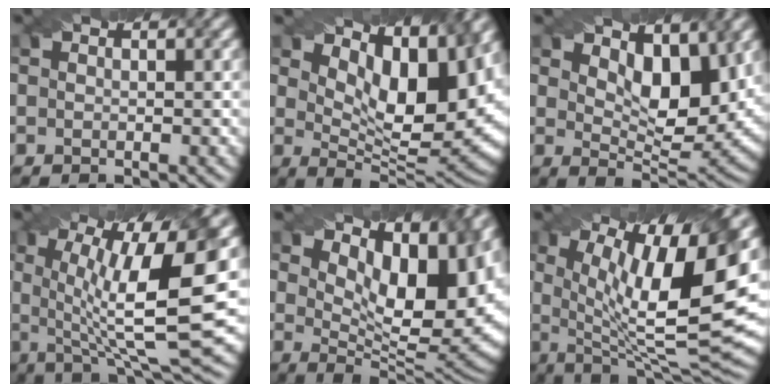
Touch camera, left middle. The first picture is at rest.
{"total": 11.0, "force": [5.2, 4.2, 8.7], "torque": [-0.144, 0.000, 0.094]}
{"total": 6.2, "force": [3.0, 2.8, 4.6], "torque": [-0.072, -0.015, 0.049]}
{"total": 12.2, "force": [1.5, 2.9, 11.8], "torque": [-0.185, 0.003, 0.026]}
{"total": 12.6, "force": [5.2, 5.6, 10.1], "torque": [-0.133, 0.004, 0.087]}
{"total": 14.4, "force": [2.8, 4.3, 13.5], "torque": [-0.205, -0.008, 0.048]}